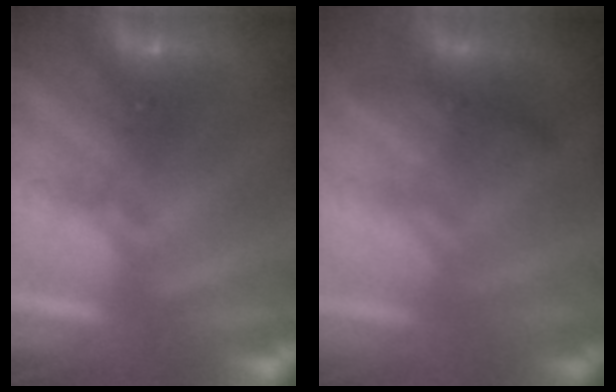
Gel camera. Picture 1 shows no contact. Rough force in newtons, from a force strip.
{"total": 1.3}